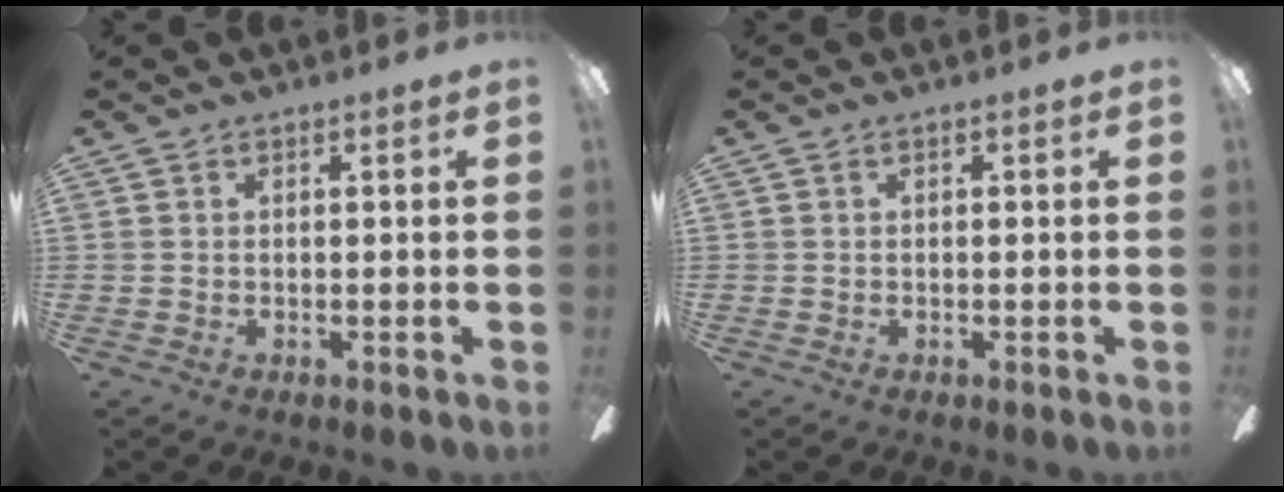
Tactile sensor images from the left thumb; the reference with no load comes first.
{"total": 0.0}